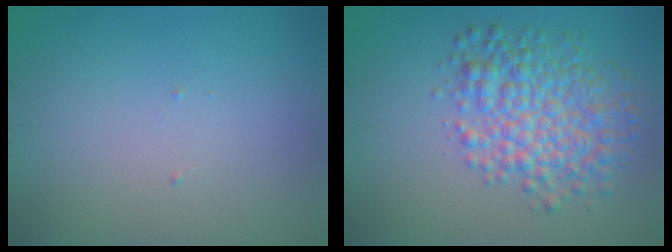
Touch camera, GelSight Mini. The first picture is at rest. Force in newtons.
{"total": 5.8, "press": 5.8, "slide": 0.1}